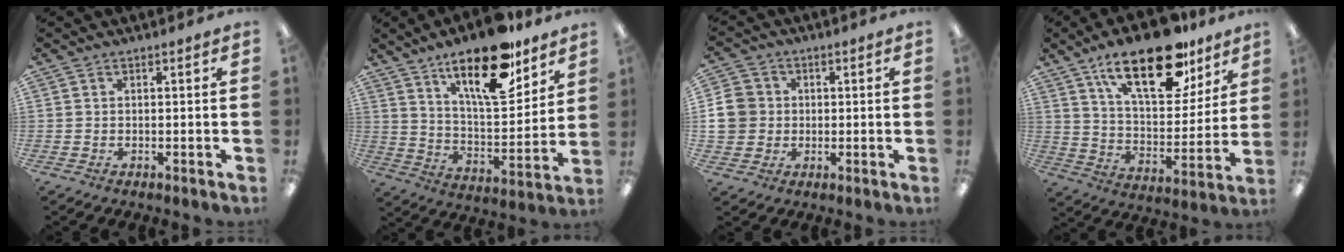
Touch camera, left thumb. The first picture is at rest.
{"total": 20.0, "force": [13.8, 7.2, 12.6], "torque": [-0.203, -0.078, 0.228]}
{"total": 7.6, "force": [0.3, 7.2, 2.4], "torque": [-0.057, 0.011, 0.009]}
{"total": 23.8, "force": [14.9, 10.4, 15.4], "torque": [-0.235, -0.077, 0.249]}